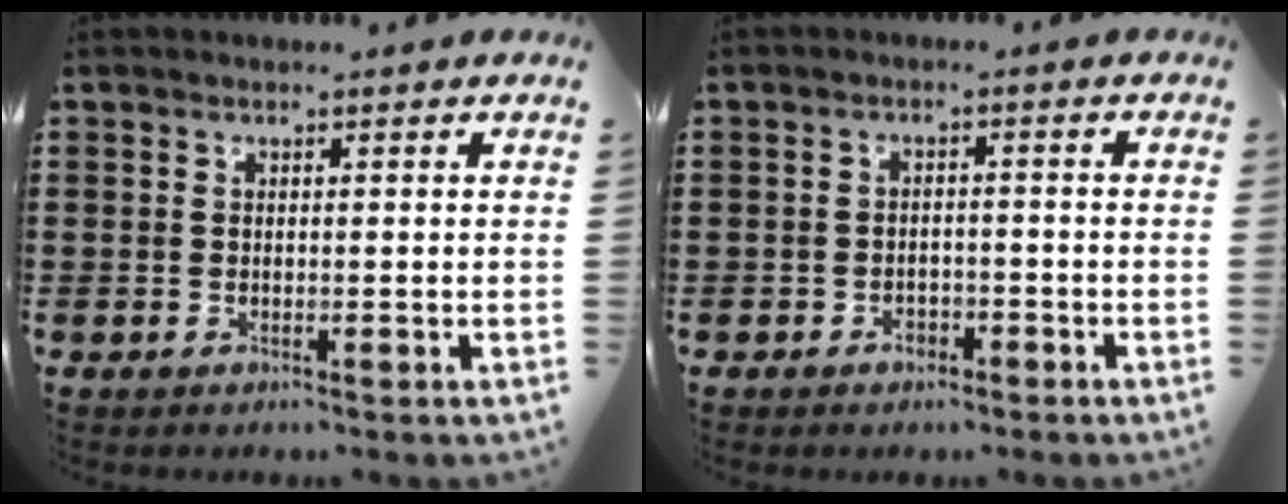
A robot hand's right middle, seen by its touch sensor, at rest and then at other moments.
{"total": 1.7, "force": [-1.4, 0.9, 0.4], "torque": [-0.015, -0.003, -0.031]}